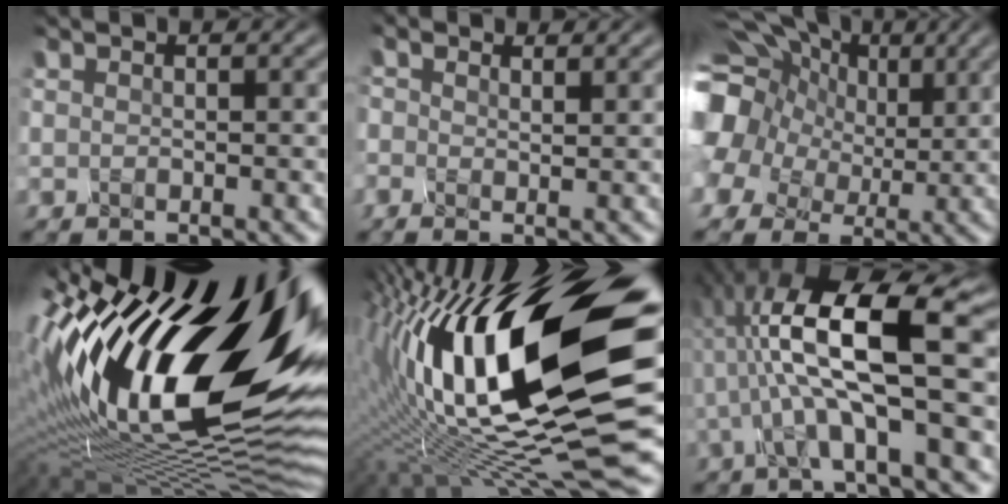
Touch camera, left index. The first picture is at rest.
{"total": 1.2, "force": [-0.6, -0.6, -0.9], "torque": [0.007, -0.011, 0.008]}
{"total": 14.3, "force": [4.0, 11.7, 7.3], "torque": [-0.197, 0.023, 0.074]}
{"total": 18.8, "force": [3.0, 8.0, 16.7], "torque": [-0.303, 0.014, 0.046]}
{"total": 18.4, "force": [1.2, 6.2, 17.3], "torque": [-0.319, -0.019, 0.041]}
{"total": 10.0, "force": [-0.7, 1.9, 9.8], "torque": [-0.189, 0.012, 0.006]}